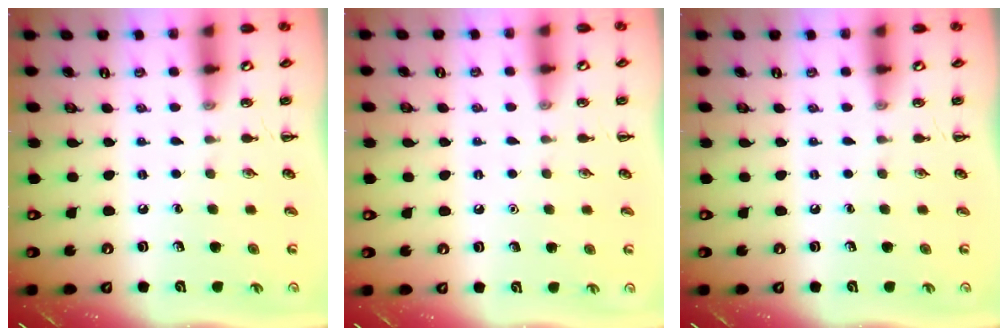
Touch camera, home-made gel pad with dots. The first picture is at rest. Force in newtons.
{"total": 1.5, "press": 1.5, "slide": 0.1}
{"total": 0.0}